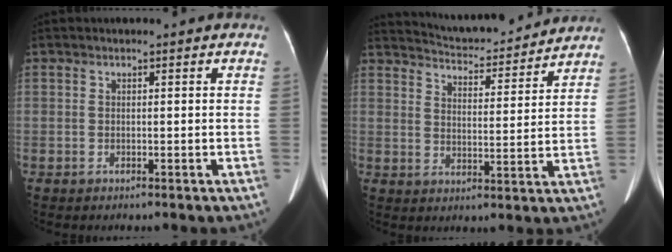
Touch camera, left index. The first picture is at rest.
{"total": 14.8, "force": [14.1, 1.5, 4.3], "torque": [-0.069, 0.006, 0.198]}